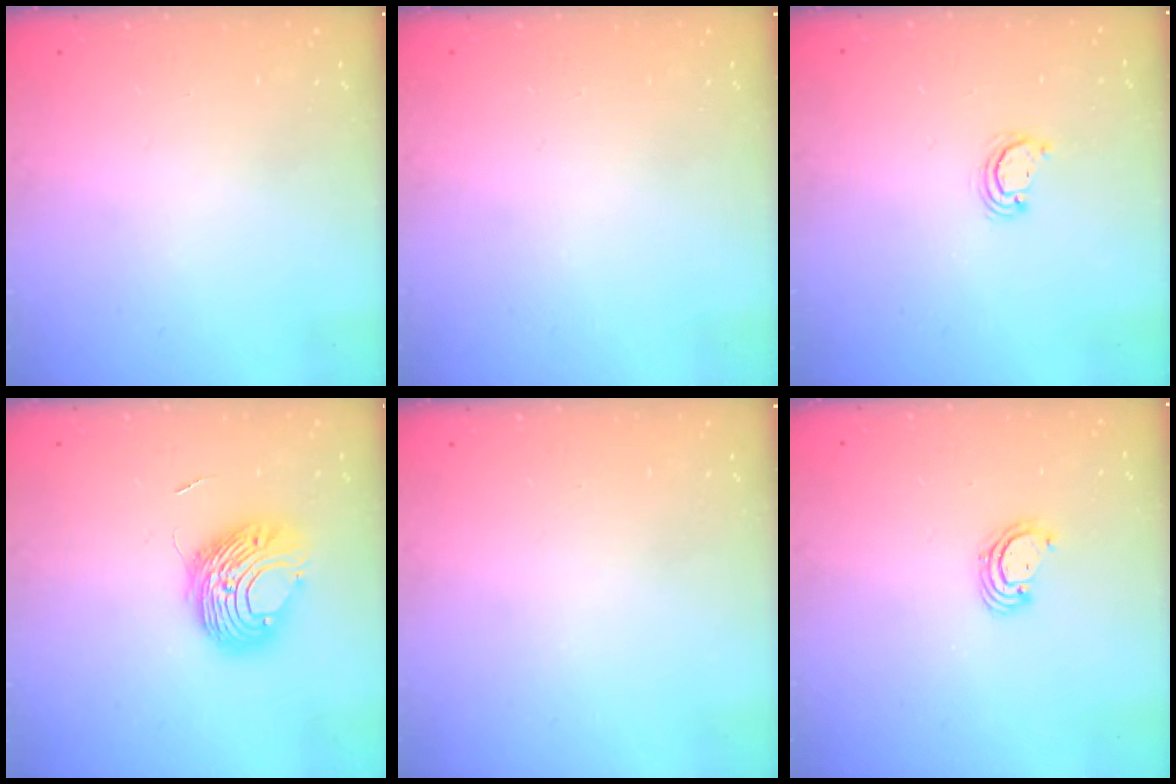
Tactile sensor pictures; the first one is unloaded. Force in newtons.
{"total": 0.0}
{"total": 2.6, "press": 2.6, "slide": 0.3}
{"total": 9.8, "press": 9.7, "slide": 1.2}
{"total": 0.0}
{"total": 3.4, "press": 3.4, "slide": 0.3}